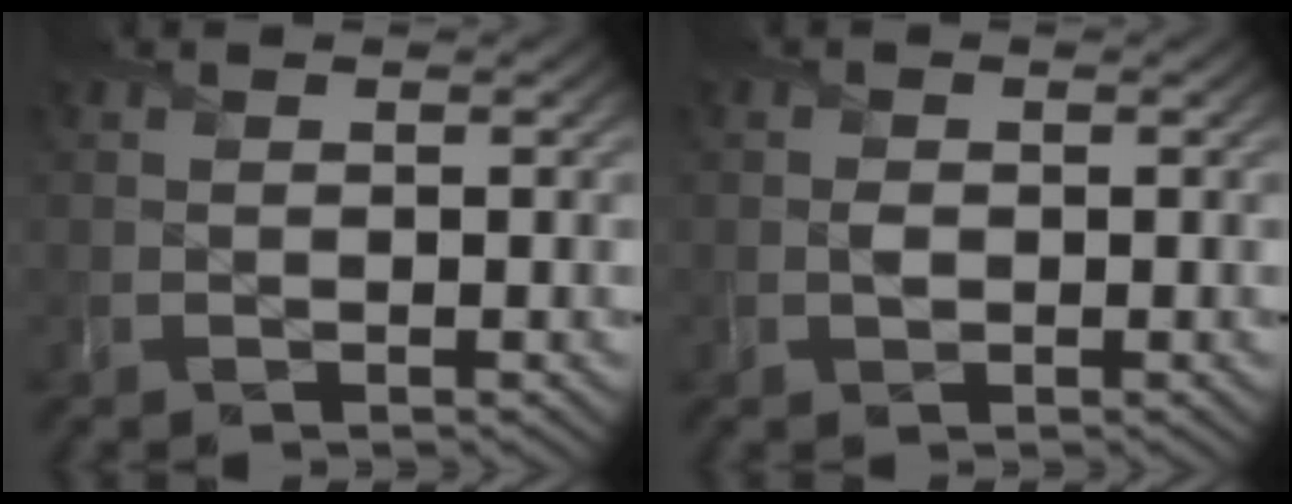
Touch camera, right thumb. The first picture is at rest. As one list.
[{"total": 0.8, "force": [0.1, 0.7, 0.5], "torque": [-0.010, 0.001, -0.002]}]